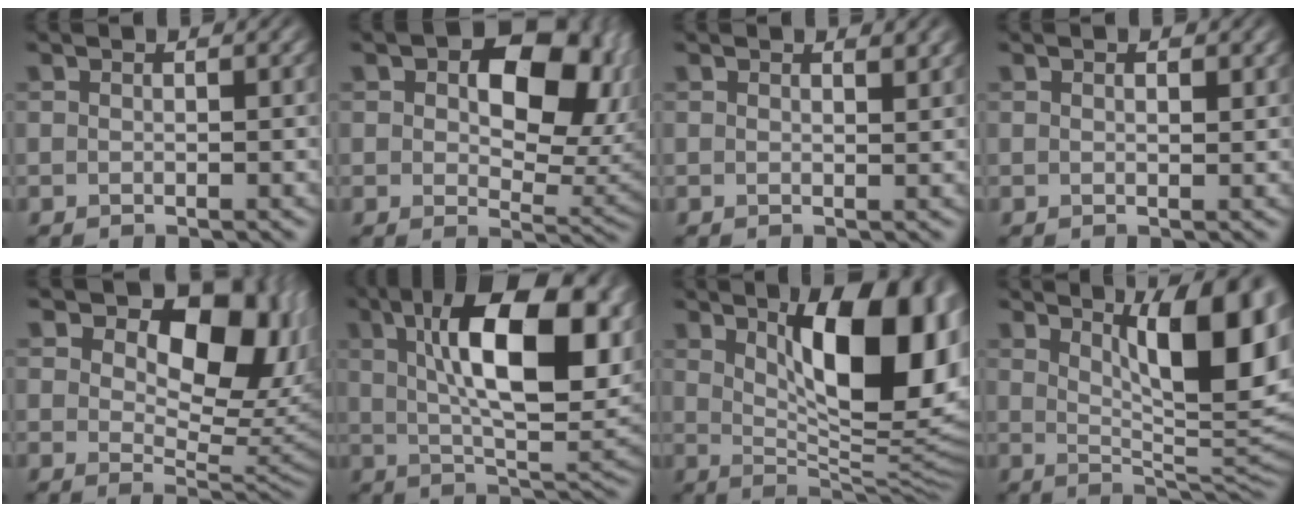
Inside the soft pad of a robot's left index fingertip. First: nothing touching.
{"total": 12.0, "force": [3.6, 6.9, 9.1], "torque": [-0.115, -0.013, 0.060]}
{"total": 1.0, "force": [0.8, 0.2, 0.5], "torque": [-0.006, -0.002, 0.014]}
{"total": 1.0, "force": [0.6, 0.4, 0.7], "torque": [-0.010, -0.001, 0.011]}
{"total": 11.6, "force": [4.5, 6.8, 8.3], "torque": [-0.110, -0.007, 0.075]}
{"total": 15.8, "force": [4.8, 5.9, 13.9], "torque": [-0.209, 0.008, 0.070]}
{"total": 14.0, "force": [4.1, 5.5, 12.2], "torque": [-0.153, -0.003, 0.065]}
{"total": 12.3, "force": [4.6, 3.9, 10.7], "torque": [-0.107, 0.003, 0.064]}